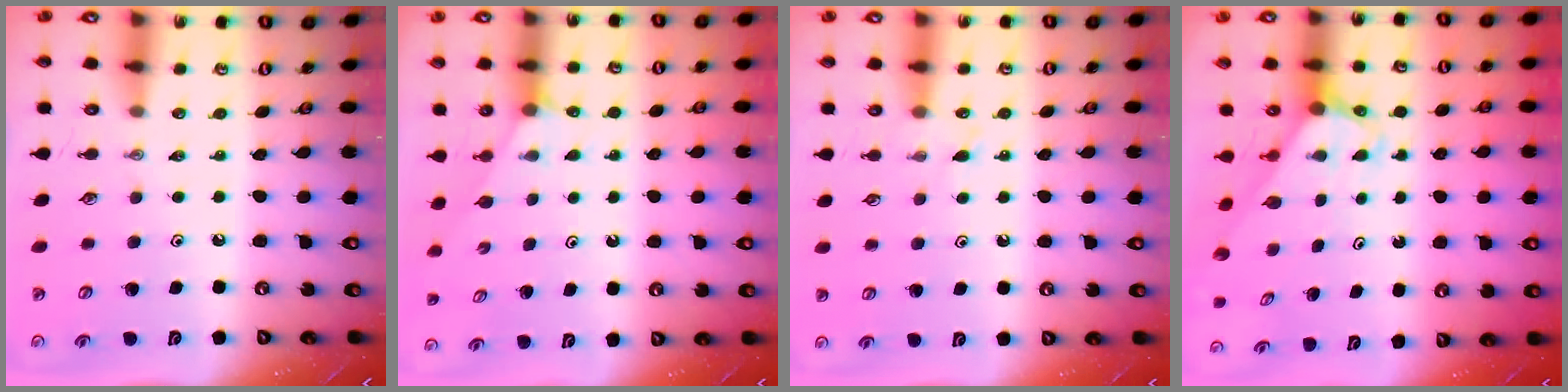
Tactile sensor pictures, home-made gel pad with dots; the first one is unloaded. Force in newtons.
{"total": 1.8, "press": 1.7, "slide": 0.3}
{"total": 4.5, "press": 4.5, "slide": 0.4}
{"total": 3.1, "press": 3.1, "slide": 0.2}